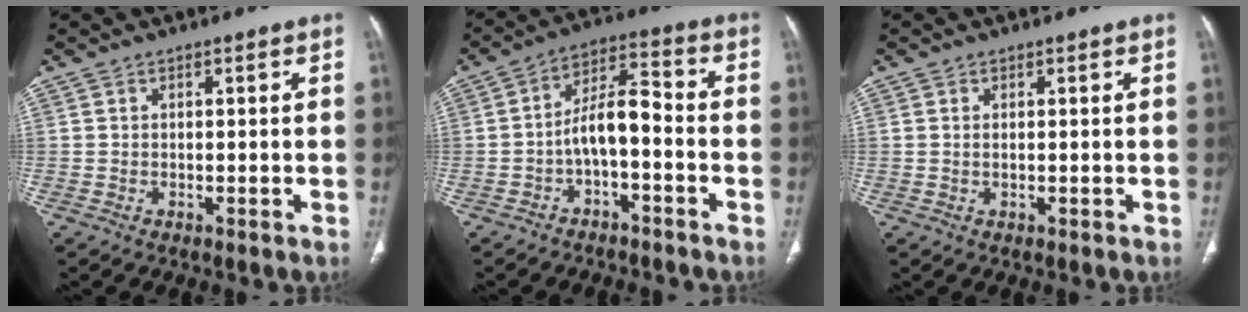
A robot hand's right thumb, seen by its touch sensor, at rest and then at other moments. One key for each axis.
{"total": 7.9, "fx": -2.7, "fy": 3.3, "fz": 6.7, "tx": -0.116, "ty": 0.051, "tz": -0.052}
{"total": 0.6, "fx": 0.2, "fy": 0.2, "fz": 0.5, "tx": -0.018, "ty": 0.000, "tz": 0.005}